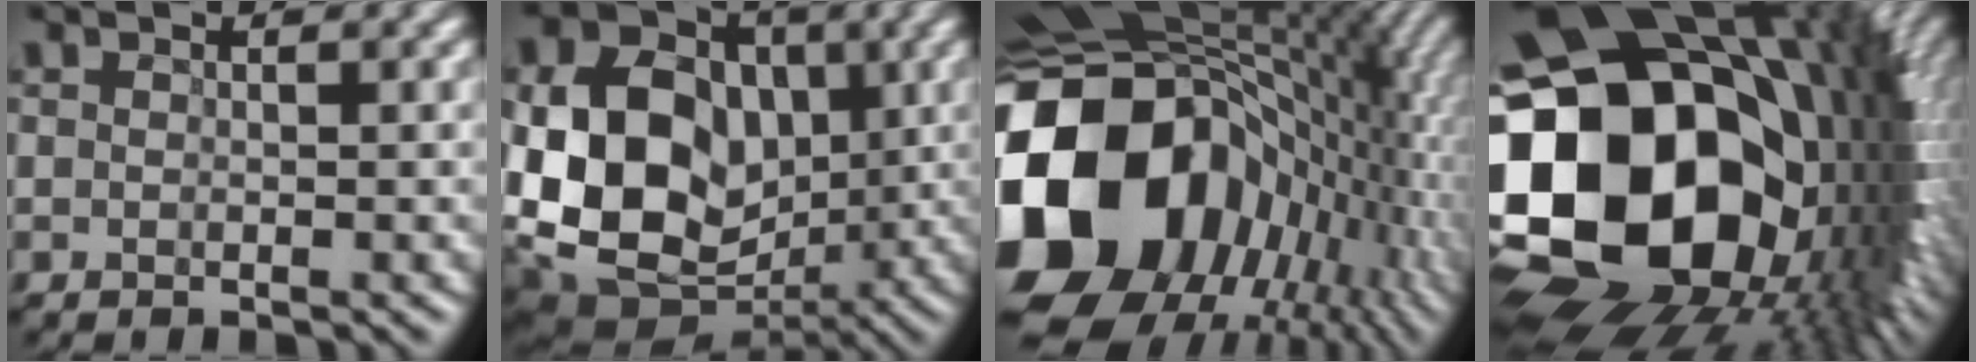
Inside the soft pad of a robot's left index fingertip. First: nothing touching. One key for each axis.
{"total": 15.1, "fx": -0.7, "fy": 11.6, "fz": 9.6, "tx": -0.195, "ty": -0.009, "tz": -0.001}
{"total": 19.7, "fx": -2.2, "fy": 14.9, "fz": 12.7, "tx": -0.307, "ty": -0.021, "tz": -0.009}
{"total": 22.0, "fx": -0.4, "fy": 15.9, "fz": 15.2, "tx": -0.333, "ty": -0.033, "tz": 0.022}